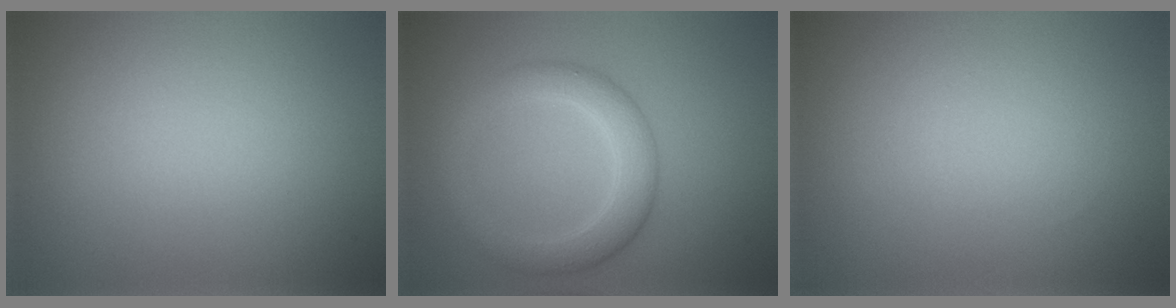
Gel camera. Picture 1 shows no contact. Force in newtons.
{"total": 4.0, "press": 4.0, "slide": 0.1}
{"total": 0.0}